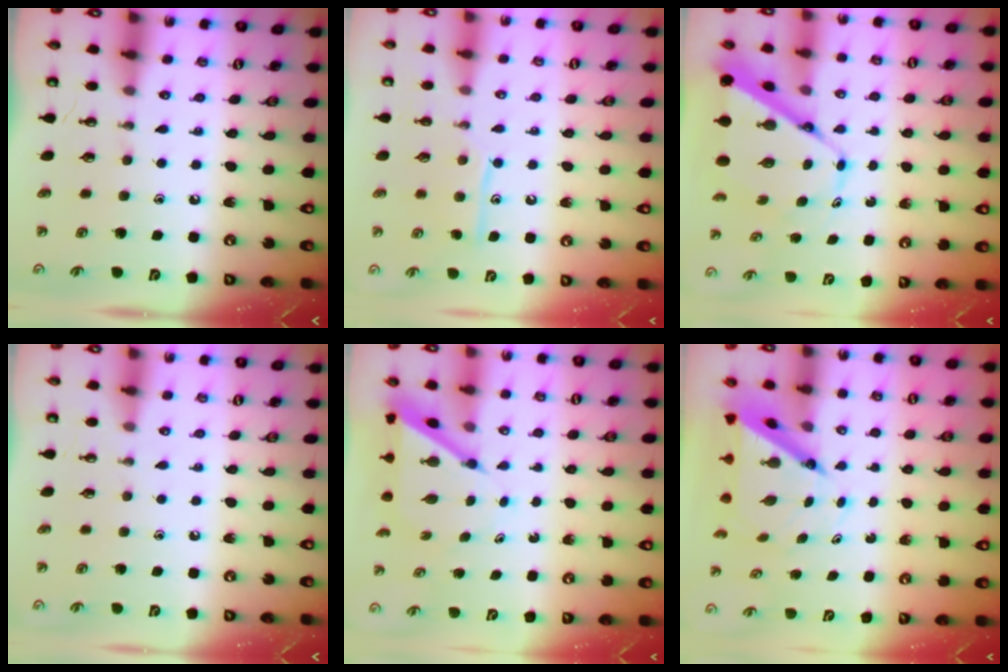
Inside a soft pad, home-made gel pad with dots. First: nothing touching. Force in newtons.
{"total": 9.4, "press": 9.4, "slide": 0.7}
{"total": 10.8, "press": 10.8, "slide": 1.1}
{"total": 0.0}
{"total": 6.4, "press": 6.3, "slide": 0.5}
{"total": 7.2, "press": 7.1, "slide": 0.7}